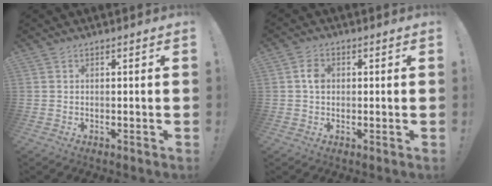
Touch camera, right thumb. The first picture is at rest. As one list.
[{"total": 3.8, "force": [0.2, 3.0, 2.4], "torque": [-0.029, 0.002, 0.001]}]